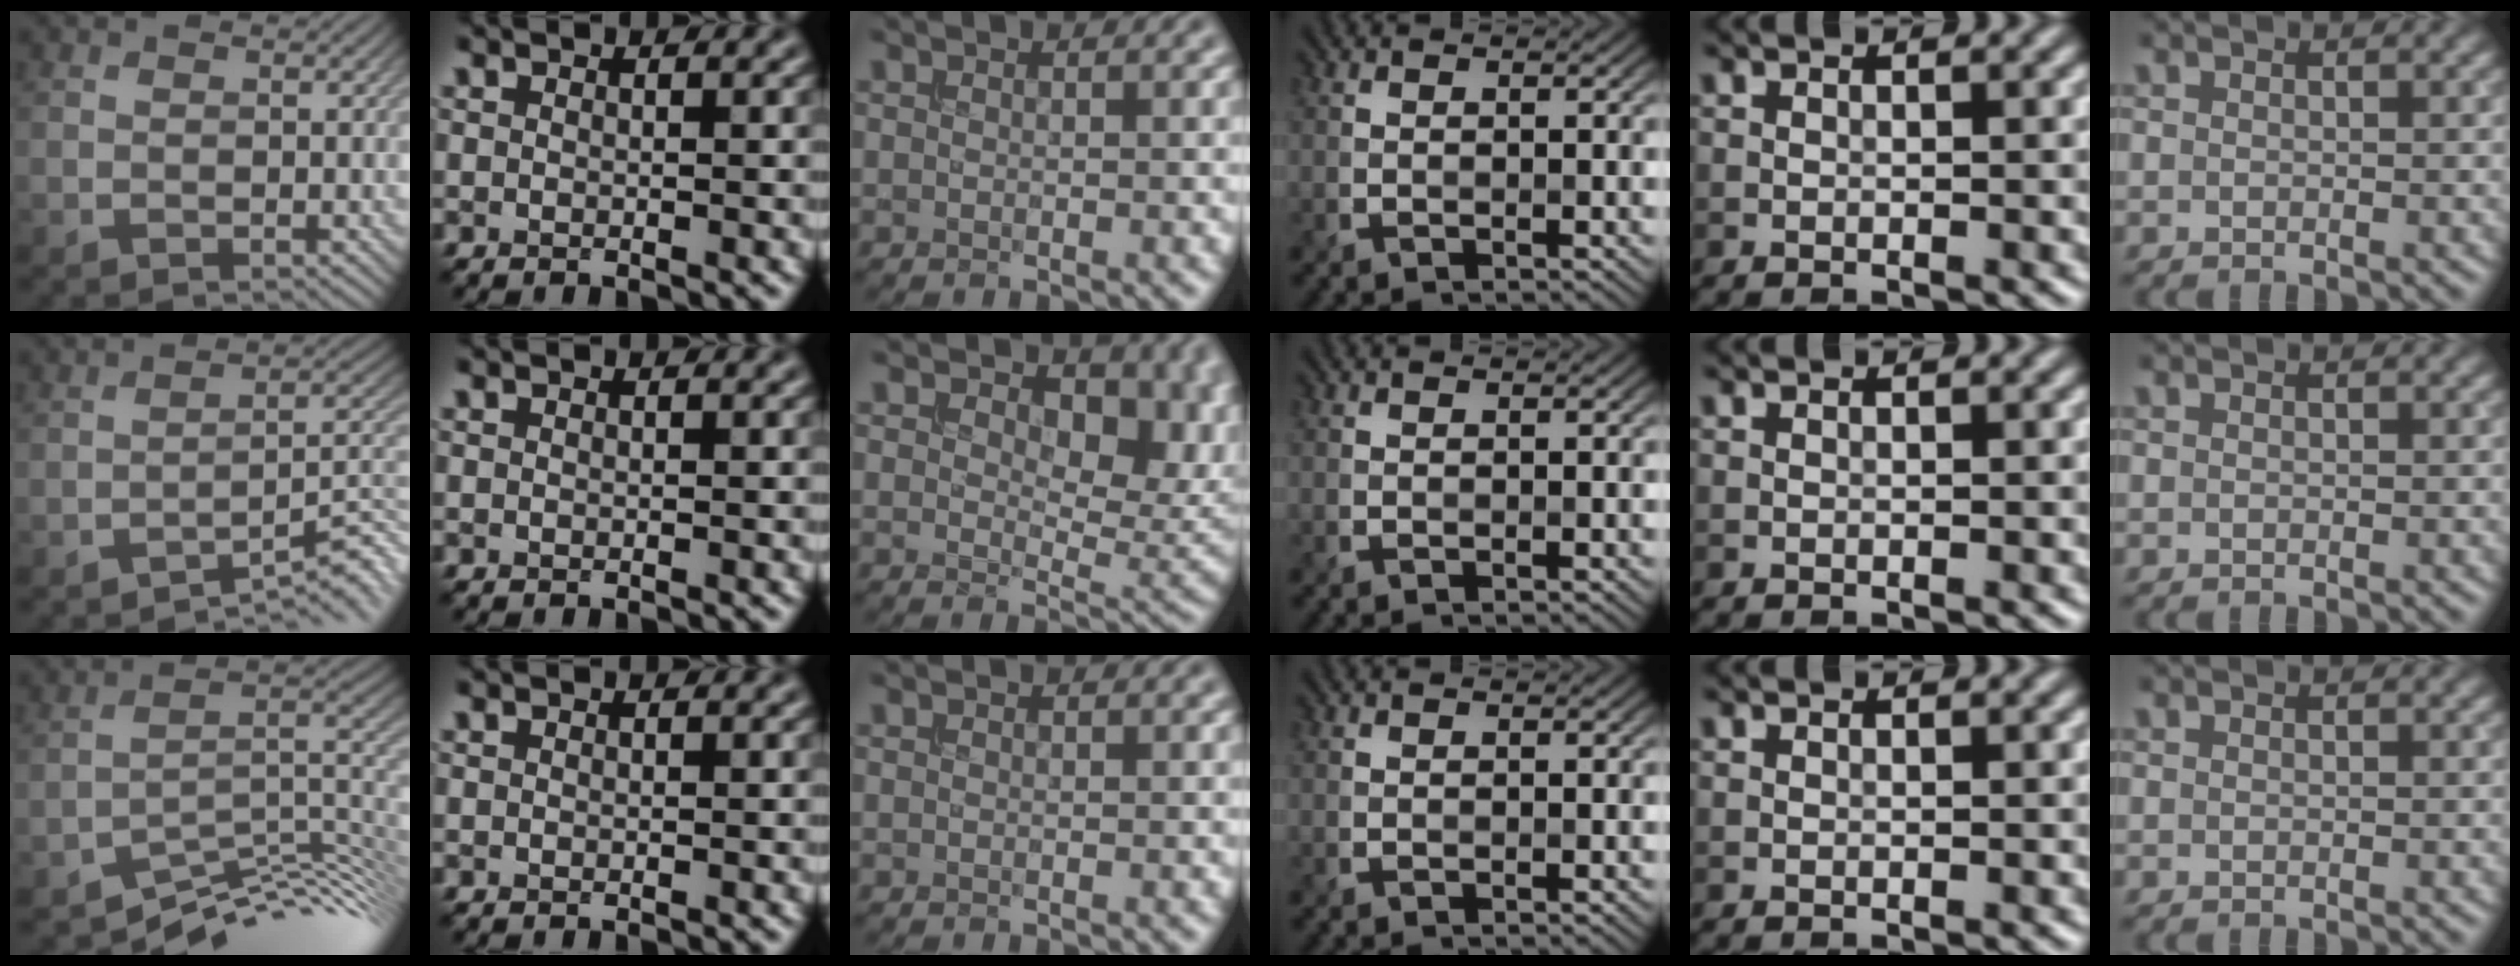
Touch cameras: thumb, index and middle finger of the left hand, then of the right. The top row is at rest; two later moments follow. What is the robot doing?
{"motion": "extract", "object": "bucket"}